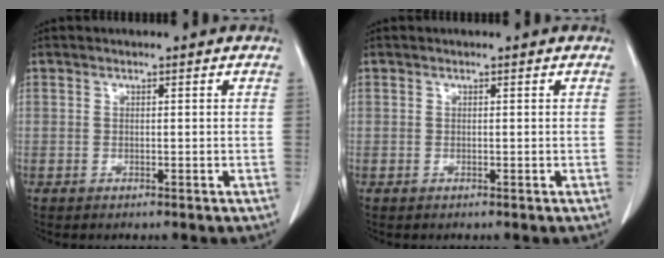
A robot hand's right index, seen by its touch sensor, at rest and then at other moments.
{"total": 0.0}